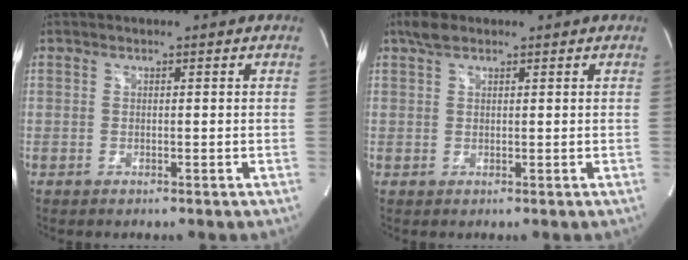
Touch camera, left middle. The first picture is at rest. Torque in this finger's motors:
{"motor_torque": [-0.09, 0.08, -0.39, -0.03]}